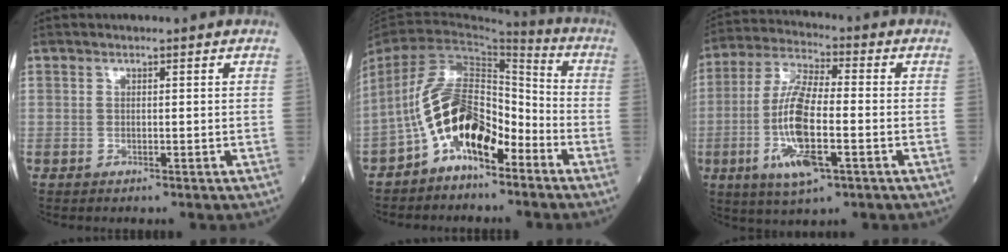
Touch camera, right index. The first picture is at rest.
{"total": 12.7, "force": [-6.5, 5.9, 9.2], "torque": [-0.188, 0.029, -0.119]}
{"total": 13.1, "force": [-3.5, 3.0, 12.2], "torque": [-0.254, -0.011, -0.063]}